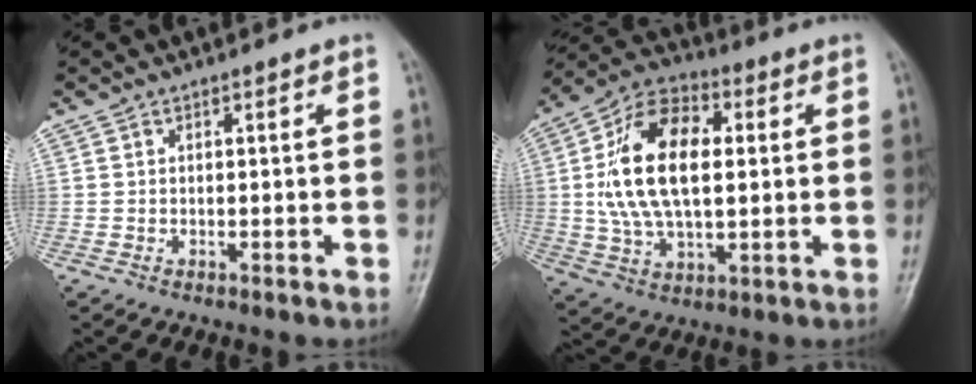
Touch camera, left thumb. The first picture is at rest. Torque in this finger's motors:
{"motor_torque": [1.64, 3.40, 2.38, -0.16, 0.50]}